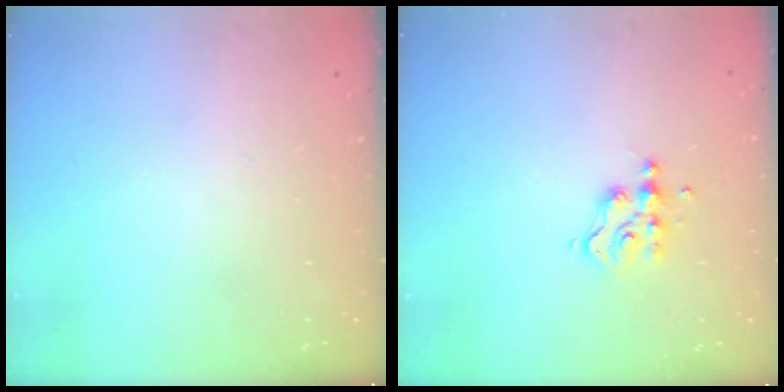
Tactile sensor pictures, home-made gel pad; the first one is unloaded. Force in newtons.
{"total": 5.0, "press": 5.0, "slide": 0.3}